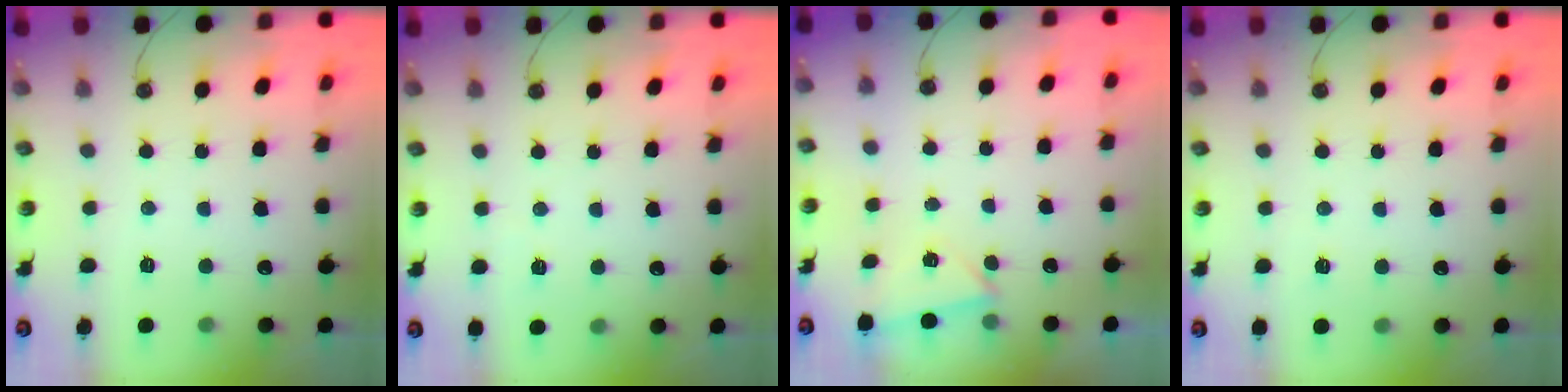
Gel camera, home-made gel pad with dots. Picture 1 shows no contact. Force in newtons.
{"total": 1.9, "press": 1.9, "slide": 0.4}
{"total": 3.1, "press": 2.8, "slide": 1.4}
{"total": 1.9, "press": 1.6, "slide": 1.0}